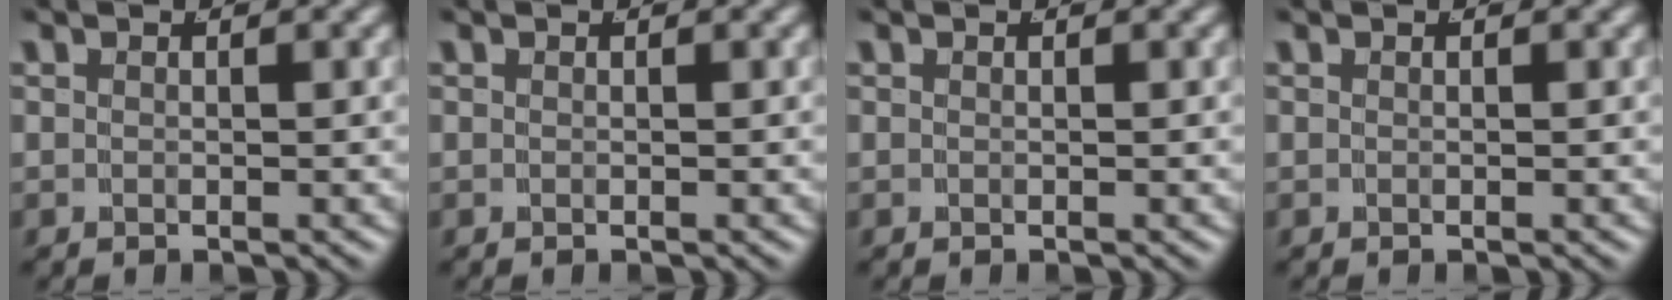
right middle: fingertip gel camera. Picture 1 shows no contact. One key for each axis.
{"total": 0.0}
{"total": 0.0}
{"total": 0.0}